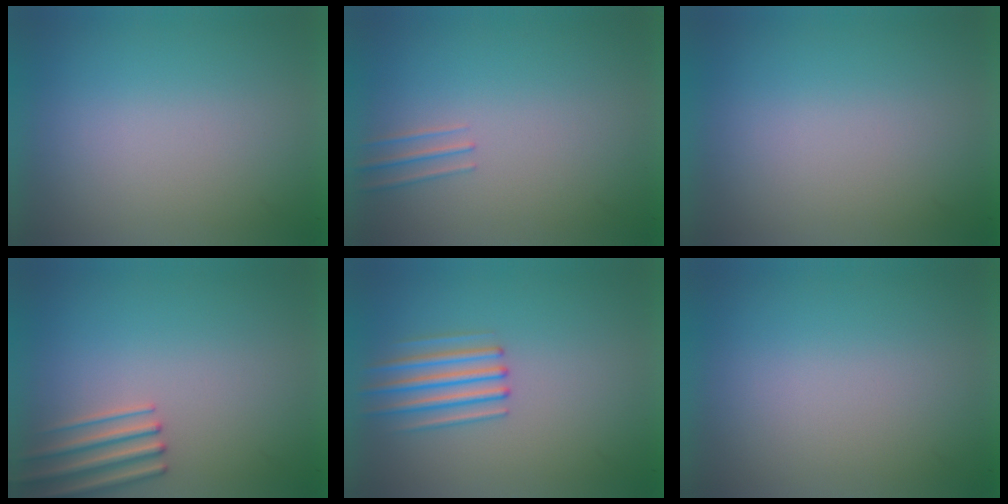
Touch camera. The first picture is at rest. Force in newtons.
{"total": 1.0}
{"total": 0.0}
{"total": 2.0}
{"total": 2.6}
{"total": 0.0}